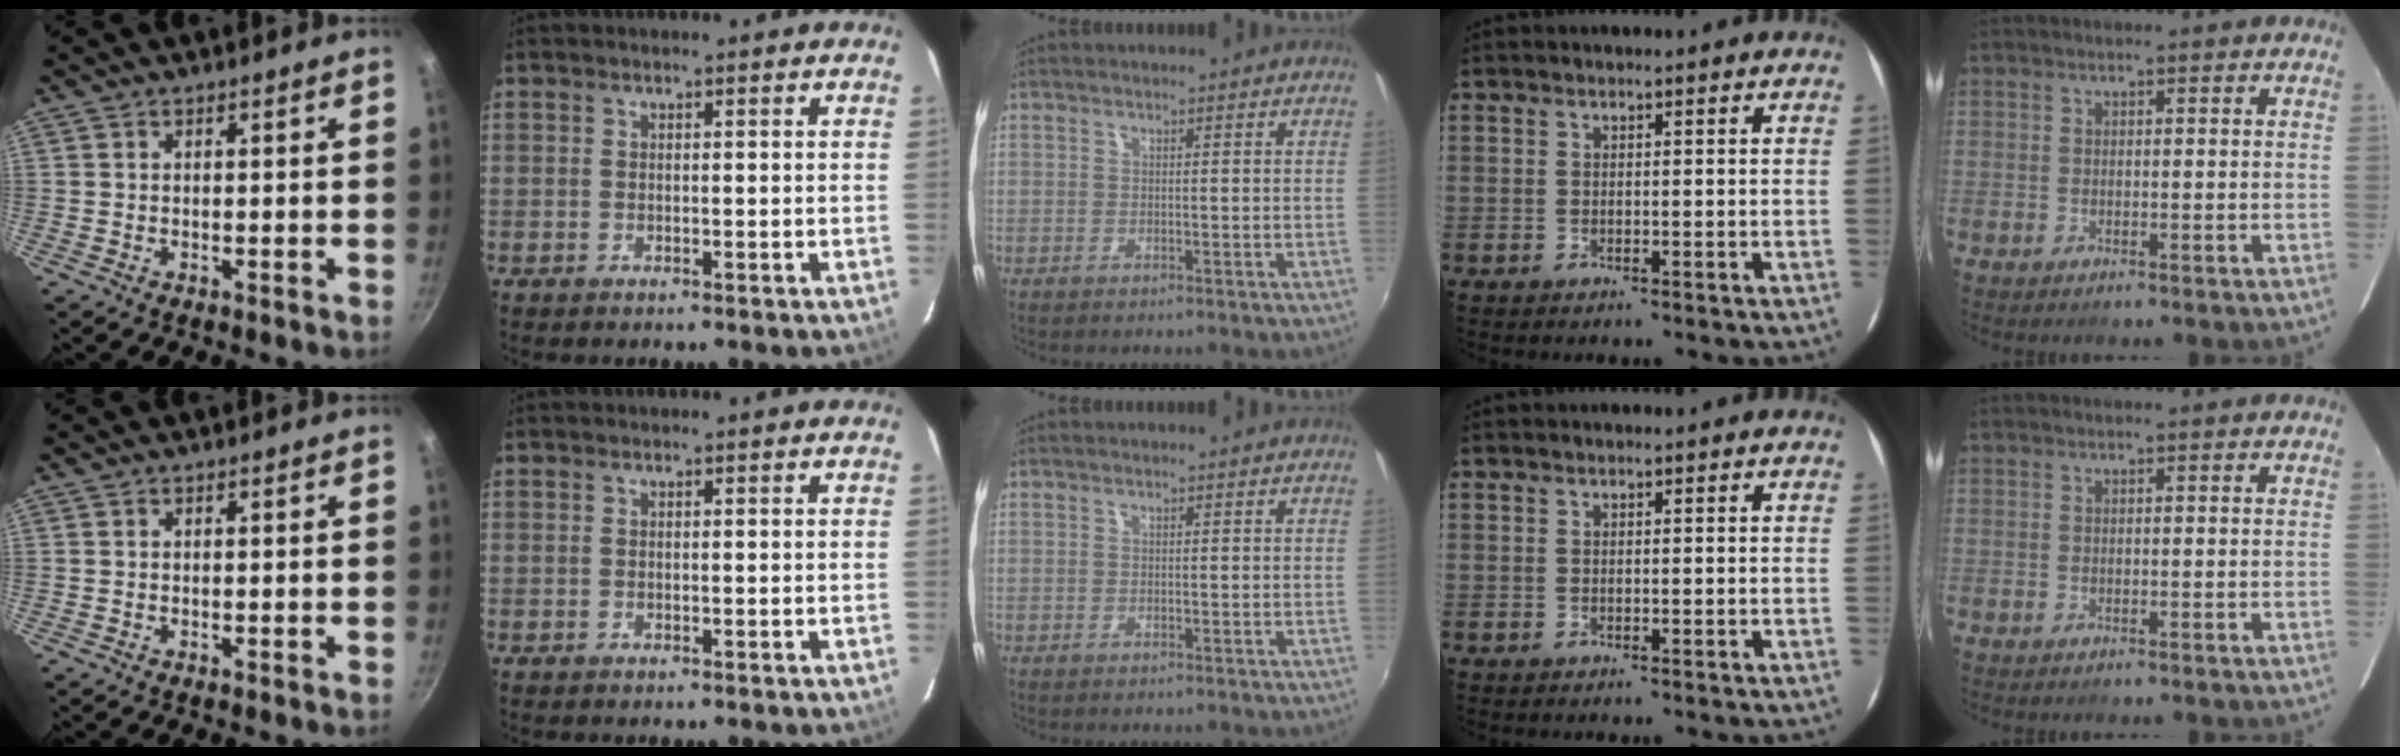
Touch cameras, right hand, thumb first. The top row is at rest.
{}